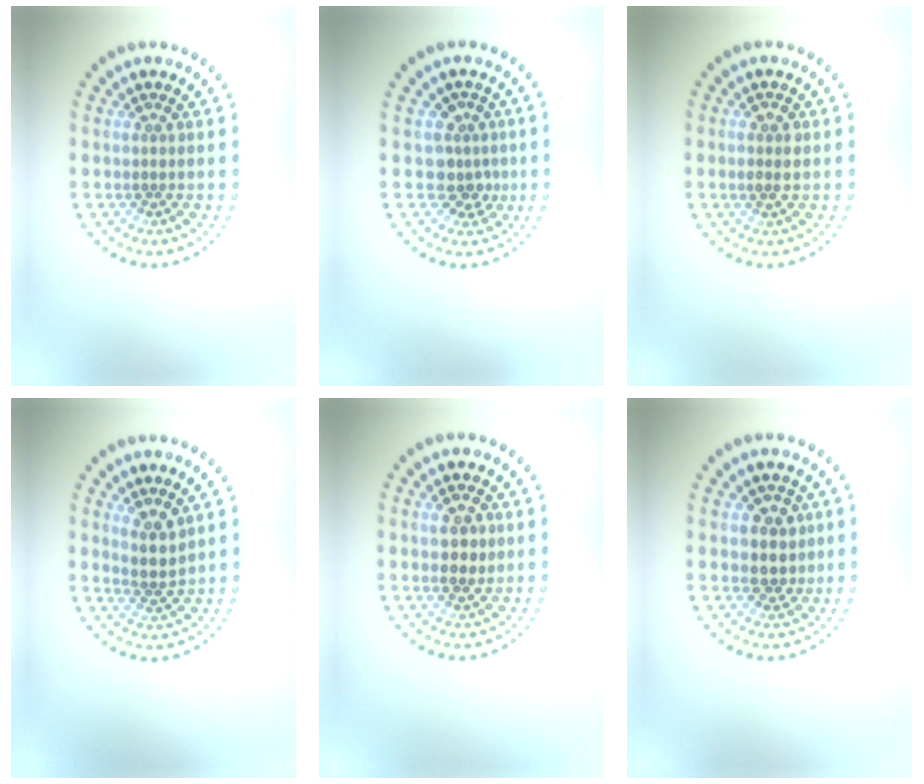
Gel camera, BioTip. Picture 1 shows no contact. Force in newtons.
{"total": 2.6, "press": 1.9, "slide": 1.7}
{"total": 1.5, "press": 1.5, "slide": 0.1}
{"total": 2.5, "press": 2.0, "slide": 1.4}
{"total": 2.2, "press": 2.2, "slide": 0.3}
{"total": 2.5, "press": 2.3, "slide": 1.0}